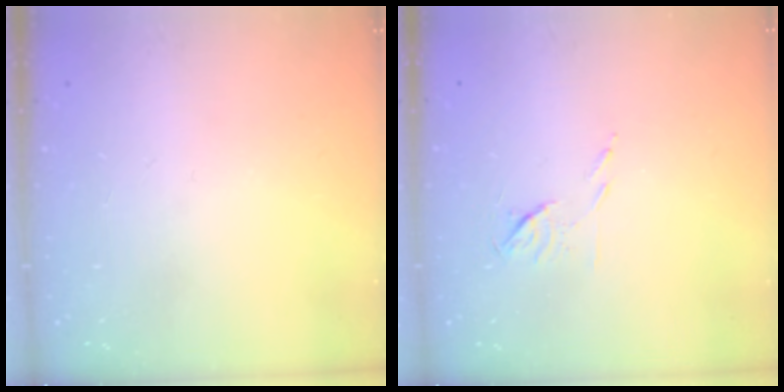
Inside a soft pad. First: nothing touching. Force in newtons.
{"total": 5.4, "press": 5.3, "slide": 0.9}